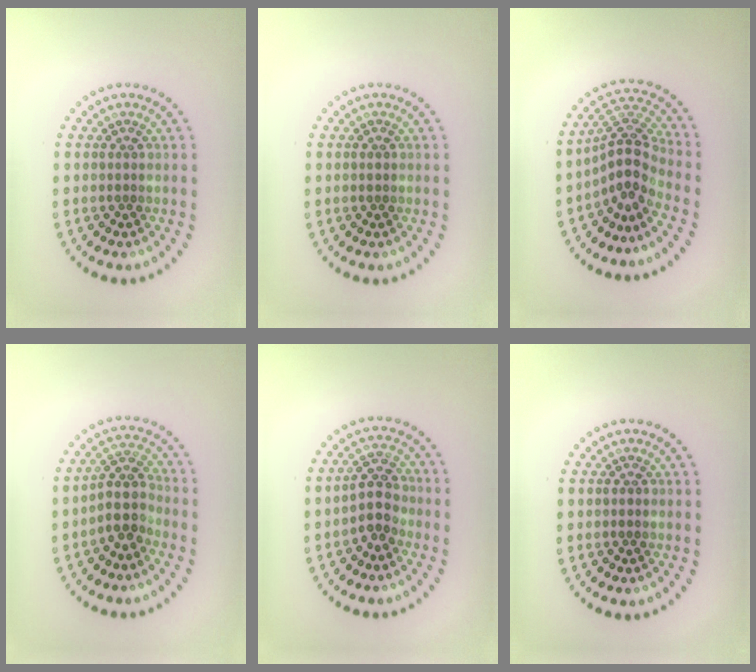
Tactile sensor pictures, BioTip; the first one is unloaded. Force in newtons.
{"total": 0.8, "press": 0.8, "slide": 0.2}
{"total": 3.9, "press": 2.7, "slide": 2.8}
{"total": 3.2, "press": 2.6, "slide": 1.9}
{"total": 2.8, "press": 2.6, "slide": 1.1}
{"total": 0.7, "press": 0.7, "slide": 0.1}